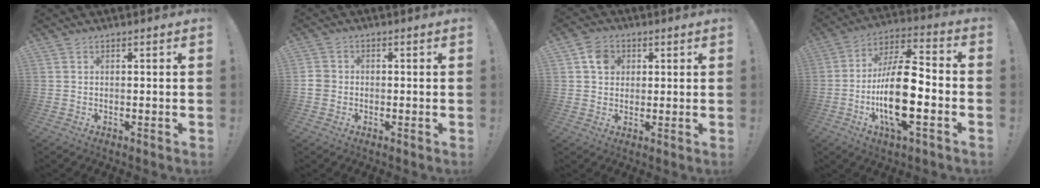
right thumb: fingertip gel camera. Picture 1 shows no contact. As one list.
[{"total": 3.7, "force": [-1.0, 3.3, 1.3], "torque": [-0.035, 0.006, -0.019]}, {"total": 6.3, "force": [2.2, 5.4, 2.3], "torque": [-0.028, -0.002, 0.040]}, {"total": 19.7, "force": [-4.8, 7.6, 17.6], "torque": [-0.332, 0.017, -0.078]}]